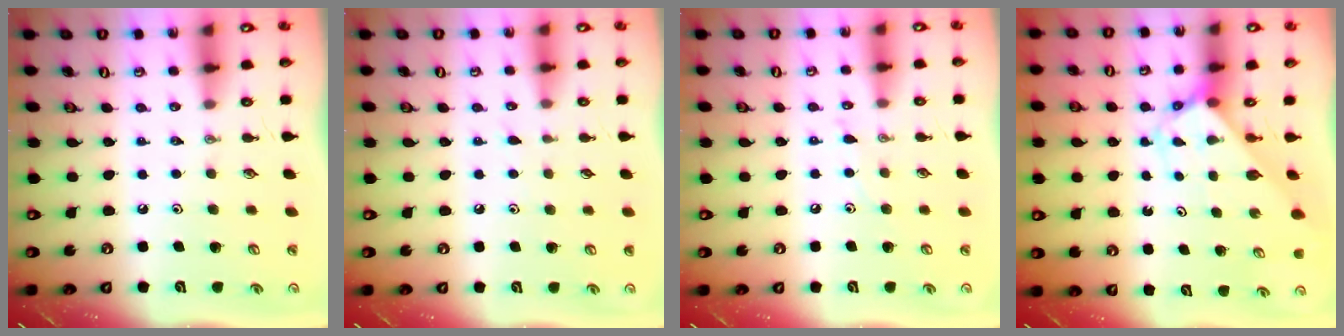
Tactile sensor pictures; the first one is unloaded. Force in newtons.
{"total": 4.3, "press": 4.2, "slide": 0.5}
{"total": 6.3, "press": 6.2, "slide": 0.7}
{"total": 2.7, "press": 2.7, "slide": 0.2}